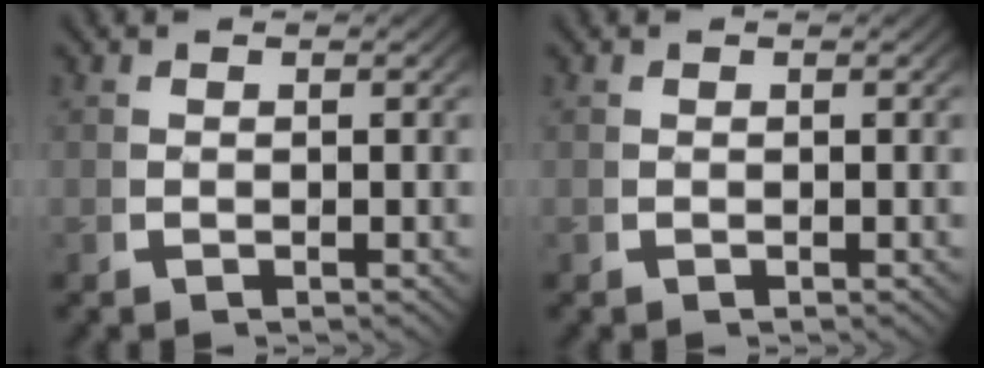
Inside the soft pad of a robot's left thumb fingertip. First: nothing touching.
{"total": 0.0}